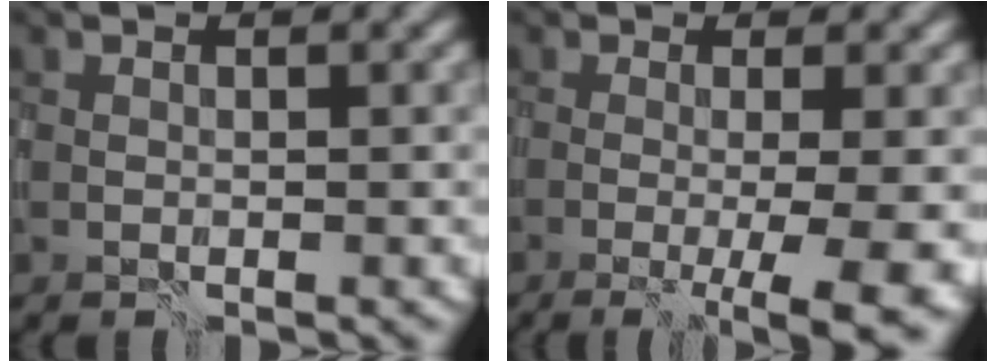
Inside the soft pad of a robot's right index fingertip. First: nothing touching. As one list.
[{"total": 7.6, "force": [-2.1, 2.0, 7.1], "torque": [-0.071, -0.013, -0.025]}]